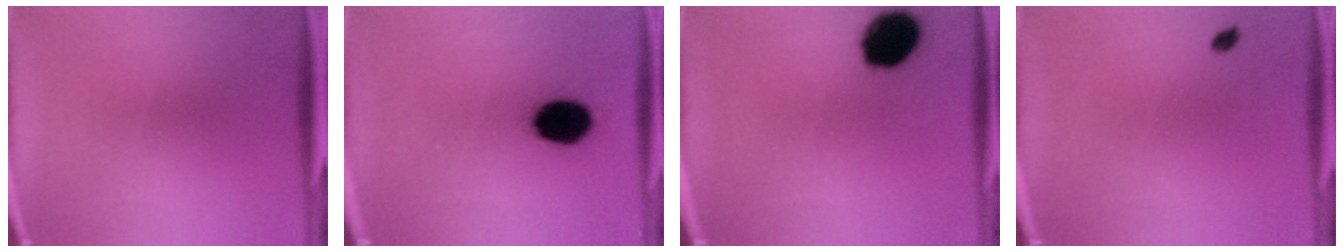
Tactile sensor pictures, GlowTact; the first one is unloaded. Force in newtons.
{"total": 12.7}
{"total": 13.7}
{"total": 1.0}